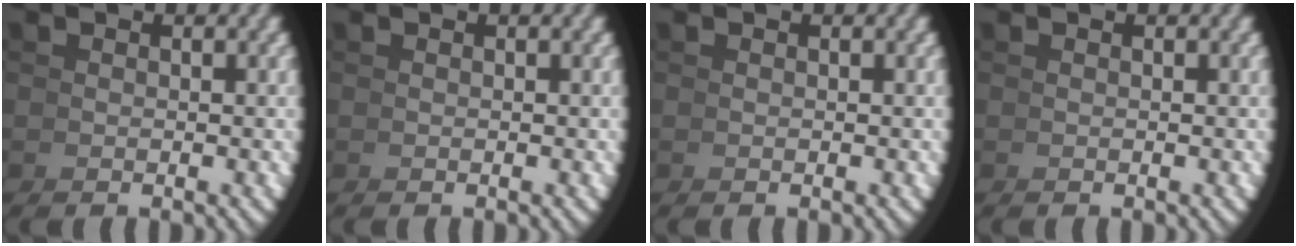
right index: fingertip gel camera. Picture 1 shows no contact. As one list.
[{"total": 0.0}, {"total": 0.0}, {"total": 0.0}]